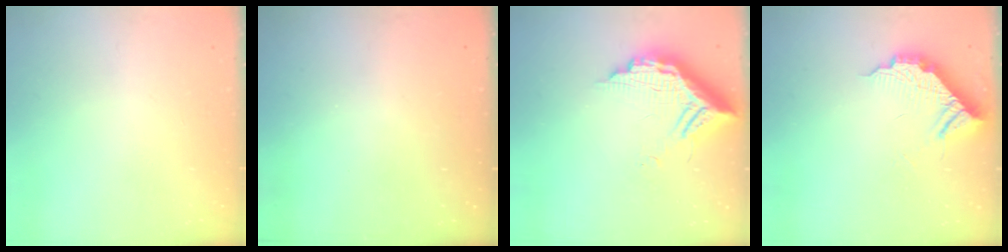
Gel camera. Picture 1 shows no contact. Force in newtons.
{"total": 3.2, "press": 3.2, "slide": 0.1}
{"total": 14.2, "press": 14.1, "slide": 1.4}
{"total": 9.5, "press": 9.5, "slide": 0.6}